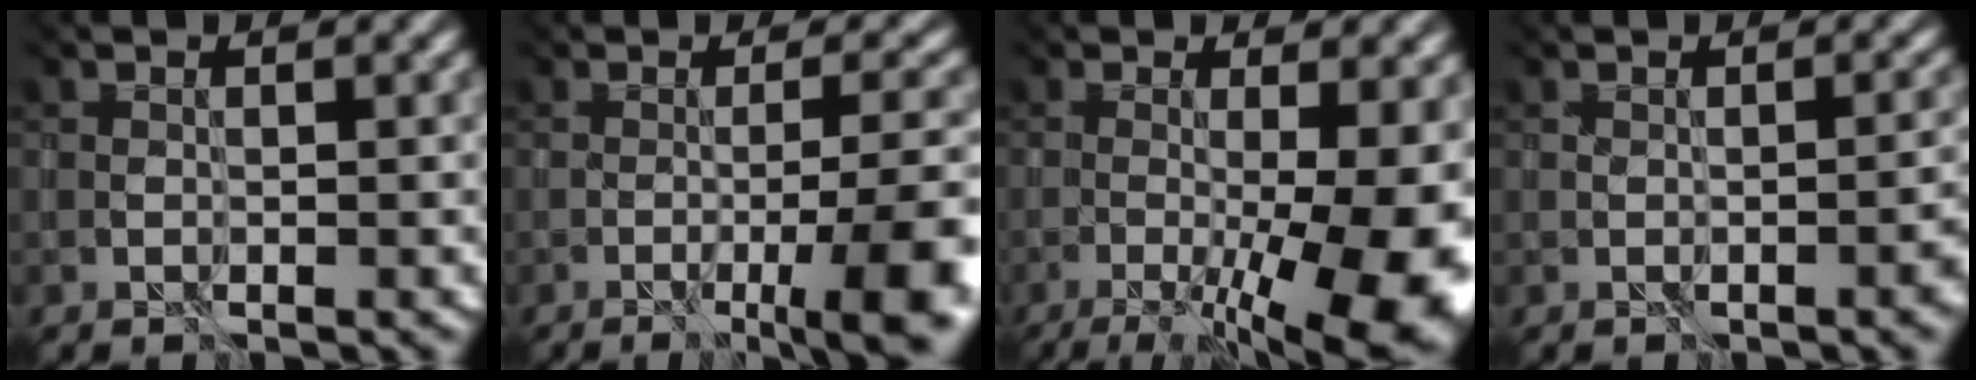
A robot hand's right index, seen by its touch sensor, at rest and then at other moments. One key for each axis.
{"total": 7.3, "fx": -3.9, "fy": 0.8, "fz": 6.2, "tx": -0.081, "ty": -0.006, "tz": -0.033}
{"total": 16.1, "fx": -4.6, "fy": 6.1, "fz": 14.1, "tx": -0.172, "ty": -0.006, "tz": -0.041}
{"total": 2.1, "fx": -1.2, "fy": 0.2, "fz": 1.7, "tx": 0.006, "ty": 0.005, "tz": -0.002}